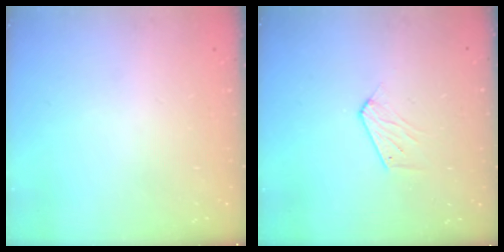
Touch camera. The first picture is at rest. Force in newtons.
{"total": 5.2, "press": 5.2, "slide": 0.5}